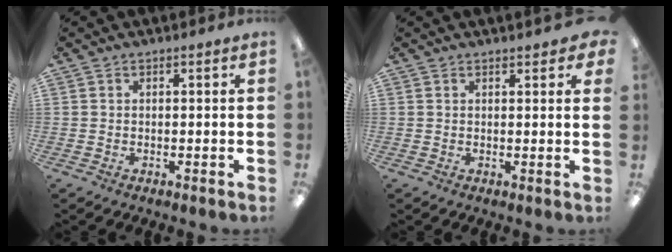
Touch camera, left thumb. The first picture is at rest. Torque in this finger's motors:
{"motor_torque": [0.05, 0.02, -0.11, 0.26, 0.03]}